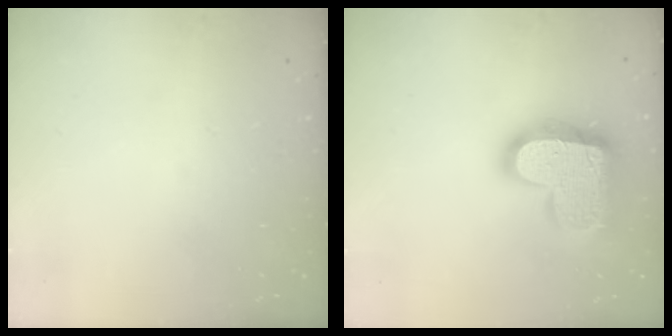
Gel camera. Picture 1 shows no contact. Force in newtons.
{"total": 22.2, "press": 22.1, "slide": 1.5}